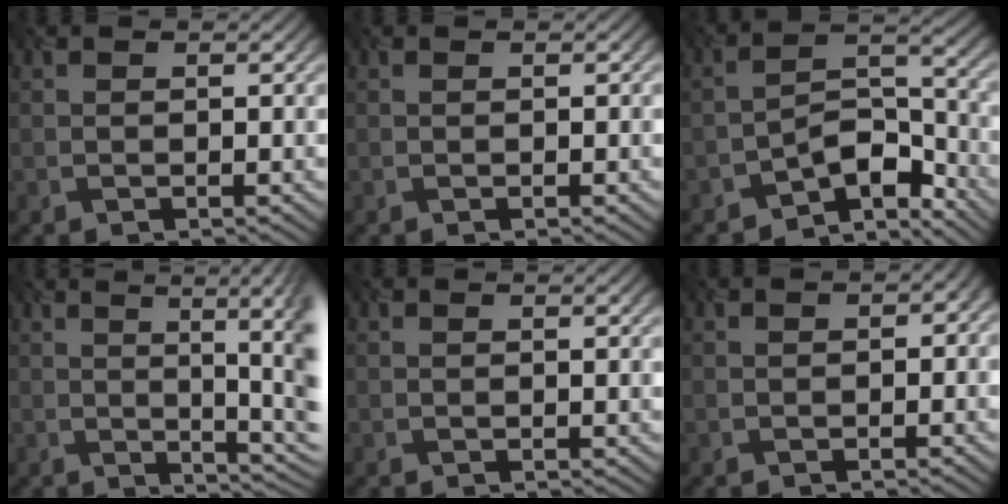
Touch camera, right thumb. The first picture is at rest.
{"total": 0.0}
{"total": 8.5, "force": [-6.9, 3.3, 3.6], "torque": [-0.041, 0.004, -0.128]}
{"total": 11.4, "force": [1.2, 3.0, 10.9], "torque": [-0.116, 0.024, 0.029]}
{"total": 0.6, "force": [0.3, 0.1, 0.5], "torque": [-0.006, 0.005, 0.007]}
{"total": 1.4, "force": [-0.4, 0.8, 1.1], "torque": [-0.013, 0.001, 0.003]}